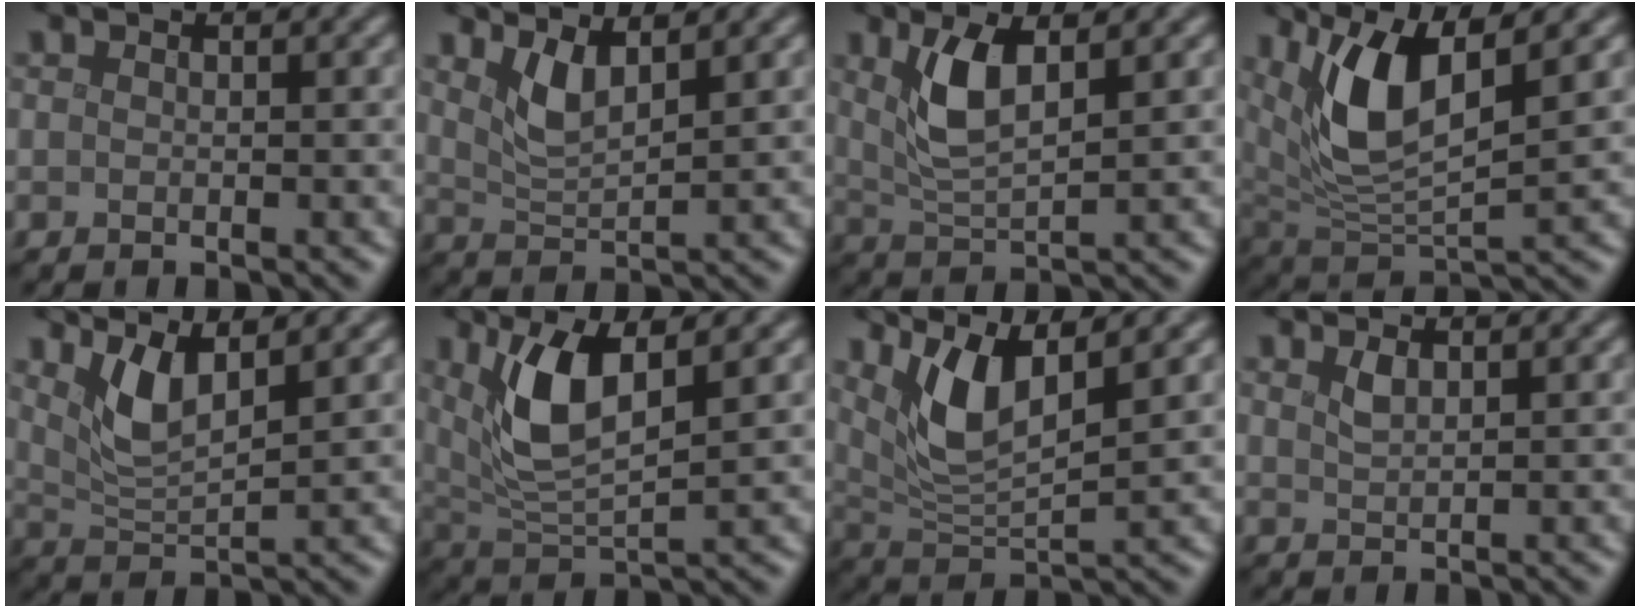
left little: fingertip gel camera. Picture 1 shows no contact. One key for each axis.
{"total": 2.9, "fx": 1.9, "fy": 0.7, "fz": 2.0, "tx": -0.044, "ty": -0.011, "tz": 0.042}
{"total": 4.2, "fx": 1.7, "fy": 1.4, "fz": 3.6, "tx": -0.081, "ty": -0.004, "tz": 0.036}
{"total": 7.3, "fx": 3.1, "fy": 2.6, "fz": 6.1, "tx": -0.130, "ty": -0.010, "tz": 0.058}
{"total": 3.6, "fx": 2.2, "fy": 0.9, "fz": 2.7, "tx": -0.062, "ty": -0.008, "tz": 0.048}
{"total": 5.8, "fx": 2.1, "fy": 2.1, "fz": 5.0, "tx": -0.110, "ty": -0.003, "tz": 0.047}
{"total": 5.1, "fx": 2.6, "fy": 1.4, "fz": 4.1, "tx": -0.088, "ty": -0.007, "tz": 0.056}
{"total": 1.3, "fx": 0.9, "fy": 0.4, "fz": 0.8, "tx": -0.020, "ty": -0.001, "tz": 0.020}